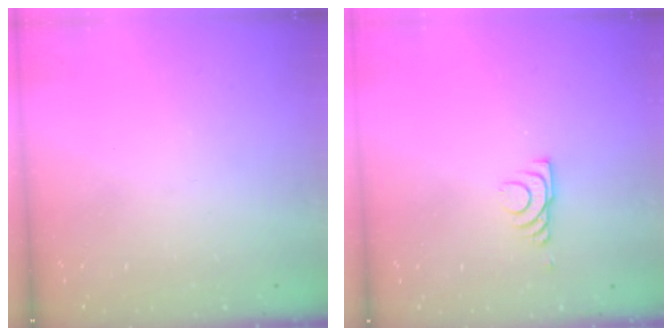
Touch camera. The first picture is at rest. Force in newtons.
{"total": 5.9, "press": 5.9, "slide": 0.9}